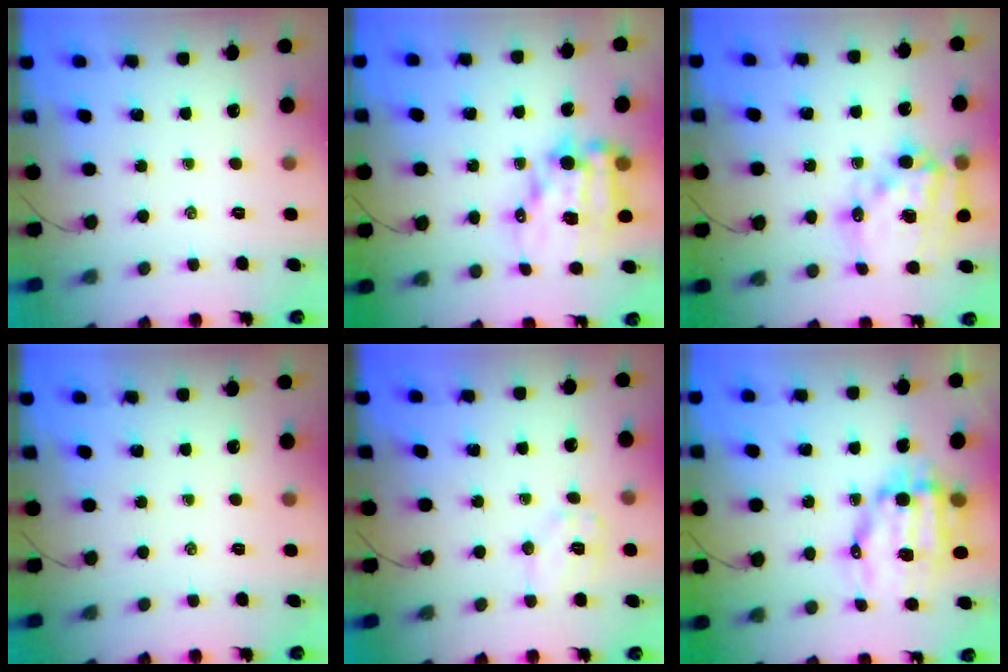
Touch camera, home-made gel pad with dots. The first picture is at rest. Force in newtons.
{"total": 13.1, "press": 12.7, "slide": 3.2}
{"total": 18.3, "press": 17.9, "slide": 4.0}
{"total": 0.0}
{"total": 7.6, "press": 7.6, "slide": 0.6}
{"total": 11.7, "press": 11.4, "slide": 2.4}